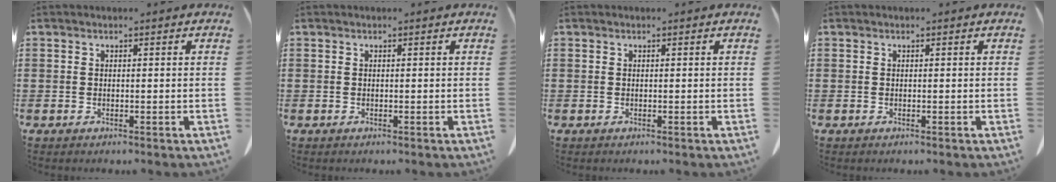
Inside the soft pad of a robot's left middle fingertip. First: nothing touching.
{"total": 0.0}
{"total": 0.0}
{"total": 0.0}